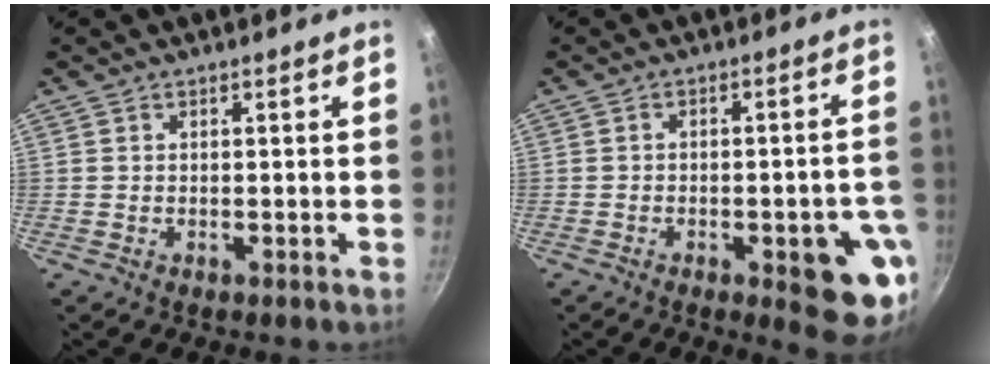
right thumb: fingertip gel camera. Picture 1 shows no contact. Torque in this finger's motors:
{"motor_torque": [2.12, 2.44, 1.24, -1.53, 0.32]}